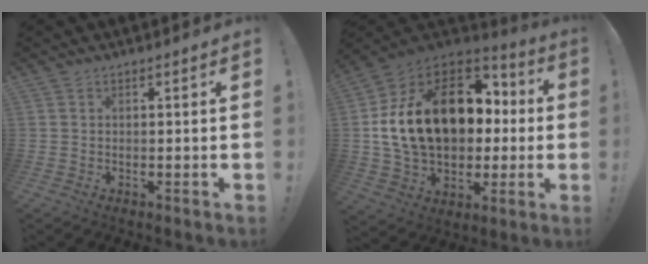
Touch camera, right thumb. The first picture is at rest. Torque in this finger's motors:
{"motor_torque": [2.27, 2.74, 2.77, 0.00, 0.96]}